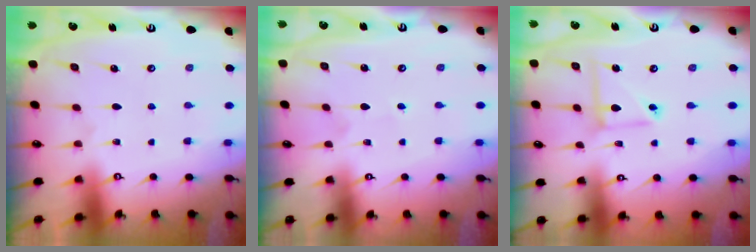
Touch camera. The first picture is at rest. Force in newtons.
{"total": 0.6, "press": 0.6, "slide": 0.0}
{"total": 6.6, "press": 6.6, "slide": 0.5}